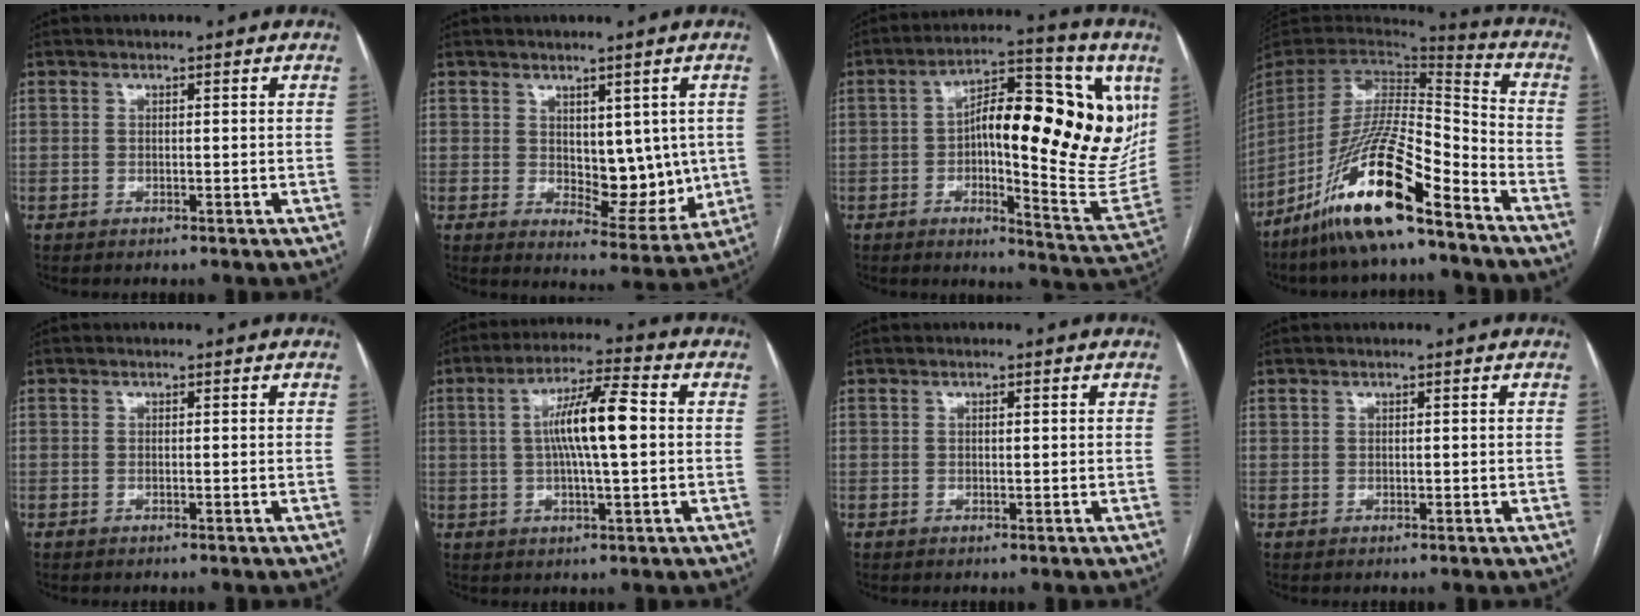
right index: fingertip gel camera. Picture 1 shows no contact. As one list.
[{"total": 8.6, "force": [0.8, 4.7, 7.1], "torque": [-0.080, -0.007, 0.029]}, {"total": 24.5, "force": [4.7, 6.8, 23.1], "torque": [-0.283, 0.036, 0.071]}, {"total": 18.9, "force": [-12.7, 2.8, 13.7], "torque": [-0.293, -0.024, -0.235]}, {"total": 0.0}, {"total": 10.3, "force": [0.9, 1.2, 10.2], "torque": [-0.187, 0.014, 0.012]}, {"total": 0.7, "force": [0.2, 0.2, 0.6], "torque": [-0.013, 0.000, 0.003]}, {"total": 0.6, "force": [0.5, 0.3, 0.2], "torque": [0.003, -0.001, 0.008]}]